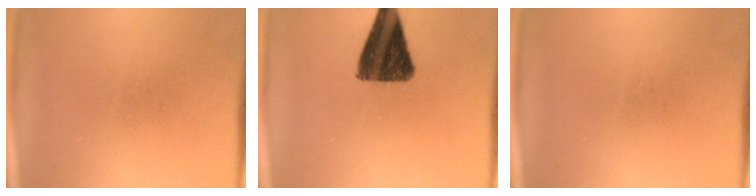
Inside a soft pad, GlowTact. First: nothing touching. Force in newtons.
{"total": 12.5}
{"total": 0.0}